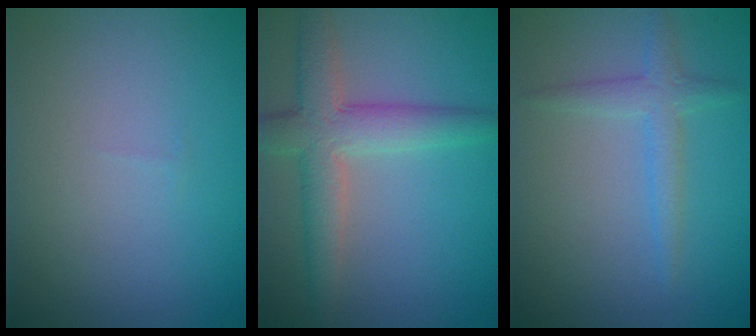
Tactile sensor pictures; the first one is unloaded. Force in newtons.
{"total": 4.9, "press": 4.9, "slide": 0.2}
{"total": 2.1, "press": 2.1, "slide": 0.1}